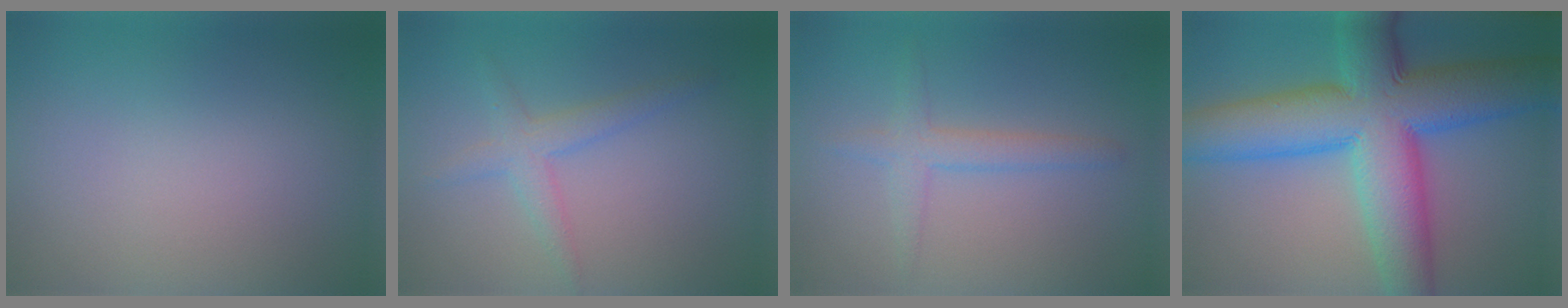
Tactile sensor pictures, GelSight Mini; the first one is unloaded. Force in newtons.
{"total": 2.4, "press": 2.4, "slide": 0.1}
{"total": 2.3, "press": 2.3, "slide": 0.1}
{"total": 13.8, "press": 13.8, "slide": 0.3}